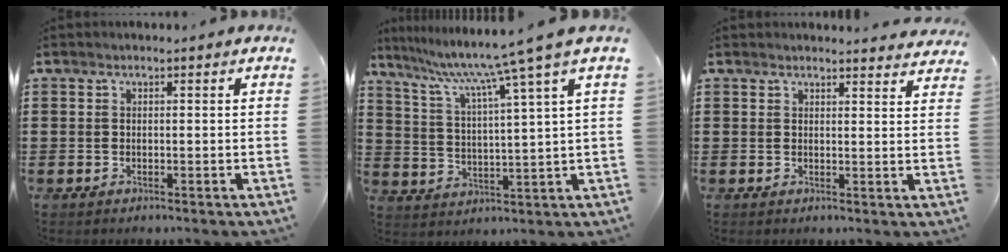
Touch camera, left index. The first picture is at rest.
{"total": 9.0, "force": [6.8, -1.8, 5.6], "torque": [-0.135, -0.046, 0.103]}
{"total": 2.2, "force": [2.2, -0.1, 0.0], "torque": [0.000, -0.010, 0.041]}